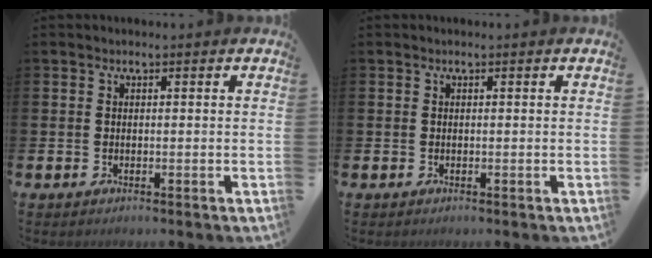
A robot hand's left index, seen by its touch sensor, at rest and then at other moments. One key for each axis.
{"total": 0.0}